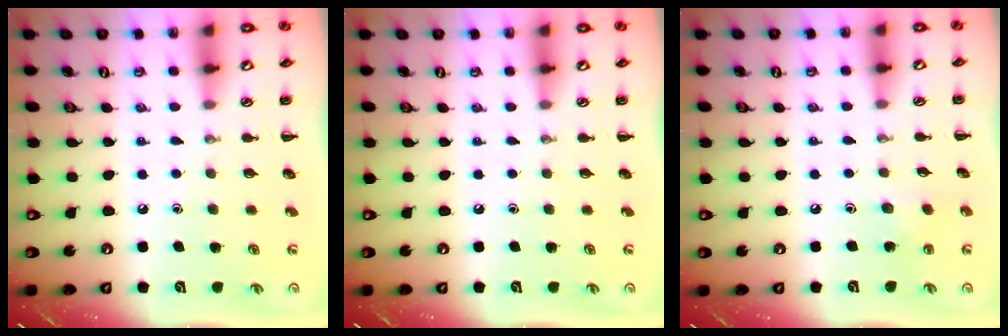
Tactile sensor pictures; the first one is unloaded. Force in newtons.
{"total": 0.0}
{"total": 3.4, "press": 3.2, "slide": 0.9}